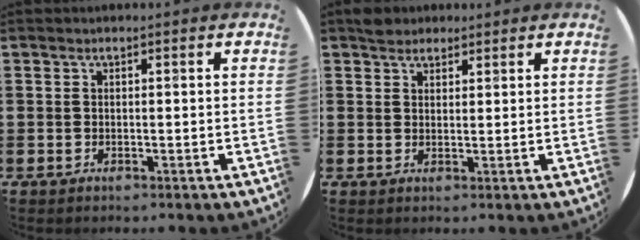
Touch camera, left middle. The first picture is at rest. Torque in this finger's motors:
{"motor_torque": [0.30, -0.26, 0.00, 0.01]}